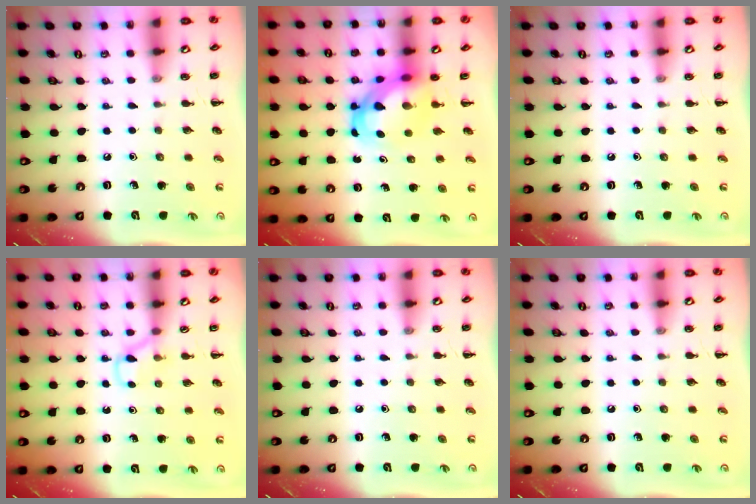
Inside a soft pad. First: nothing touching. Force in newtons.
{"total": 5.8, "press": 5.7, "slide": 1.4}
{"total": 0.0}
{"total": 3.6, "press": 3.4, "slide": 1.3}
{"total": 0.0}
{"total": 0.0}